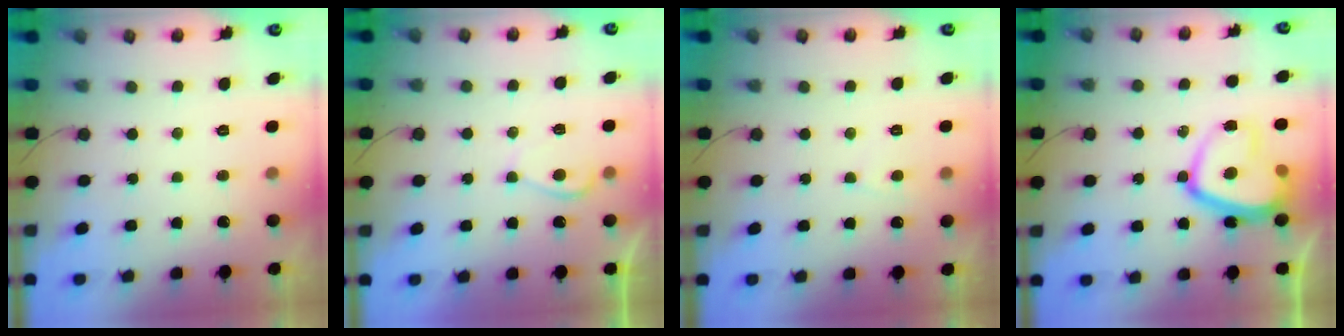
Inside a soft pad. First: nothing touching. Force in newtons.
{"total": 3.8, "press": 3.7, "slide": 0.7}
{"total": 3.6, "press": 3.6, "slide": 0.3}
{"total": 13.9, "press": 13.8, "slide": 1.1}